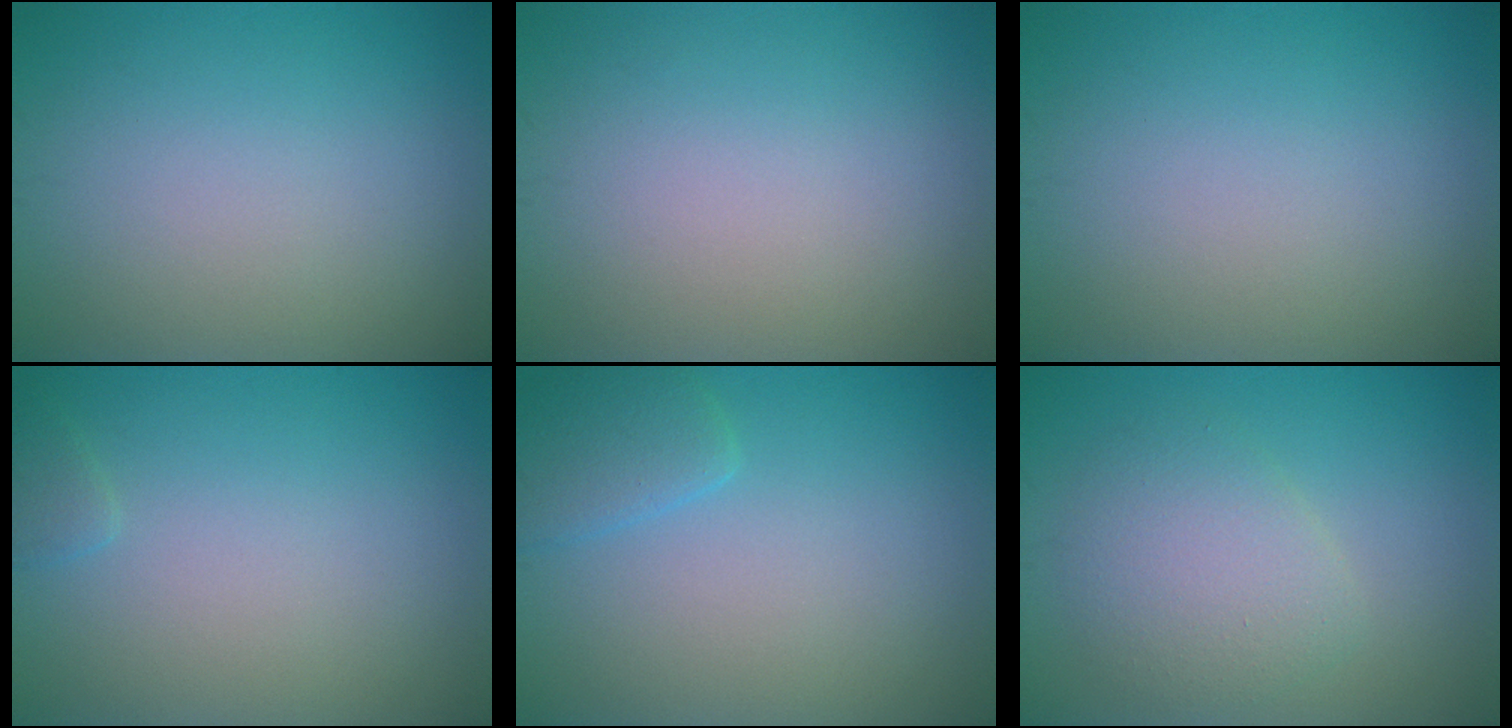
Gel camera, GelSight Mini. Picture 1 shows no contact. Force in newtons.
{"total": 0.0}
{"total": 0.0}
{"total": 0.9, "press": 0.9, "slide": 0.1}
{"total": 2.3, "press": 2.3, "slide": 0.1}
{"total": 3.8, "press": 3.8, "slide": 0.1}